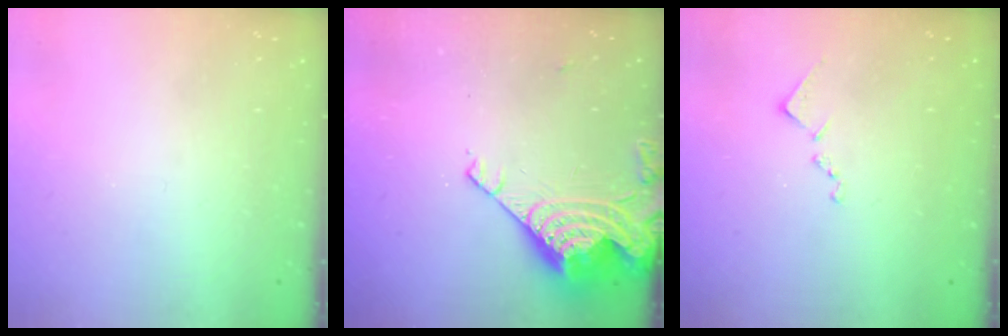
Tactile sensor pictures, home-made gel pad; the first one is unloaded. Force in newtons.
{"total": 12.3, "press": 12.3, "slide": 0.9}
{"total": 8.4, "press": 8.3, "slide": 0.6}